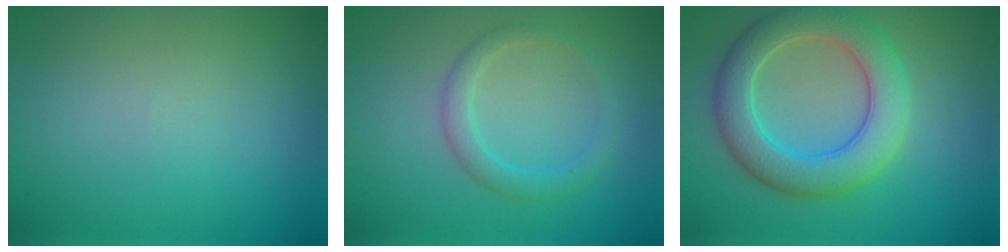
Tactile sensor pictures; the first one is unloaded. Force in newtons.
{"total": 2.0, "press": 2.0, "slide": 0.2}
{"total": 6.3, "press": 6.3, "slide": 0.5}